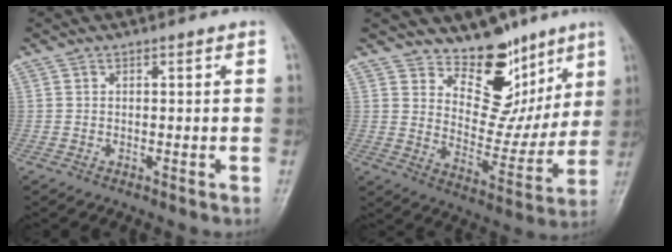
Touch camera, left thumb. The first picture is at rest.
{"total": 13.8, "force": [9.4, 8.2, 5.7], "torque": [-0.021, -0.064, 0.157]}